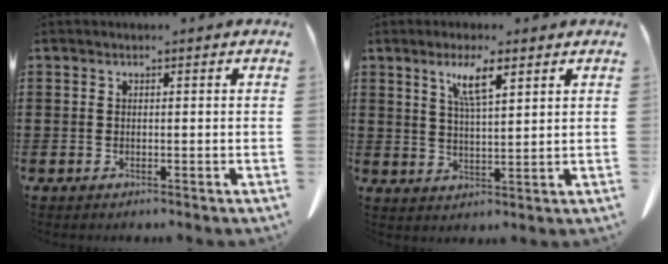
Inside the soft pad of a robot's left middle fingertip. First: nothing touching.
{"total": 6.1, "force": [3.6, 1.3, 4.7], "torque": [-0.103, 0.007, 0.062]}